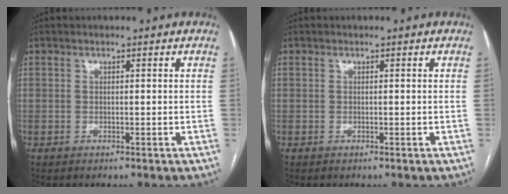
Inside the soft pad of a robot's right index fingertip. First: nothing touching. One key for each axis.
{"total": 0.0}